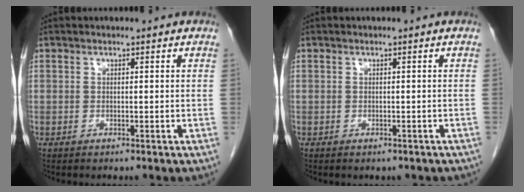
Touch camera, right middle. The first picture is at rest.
{"total": 2.1, "force": [-1.7, 1.0, 0.8], "torque": [-0.011, -0.002, -0.018]}